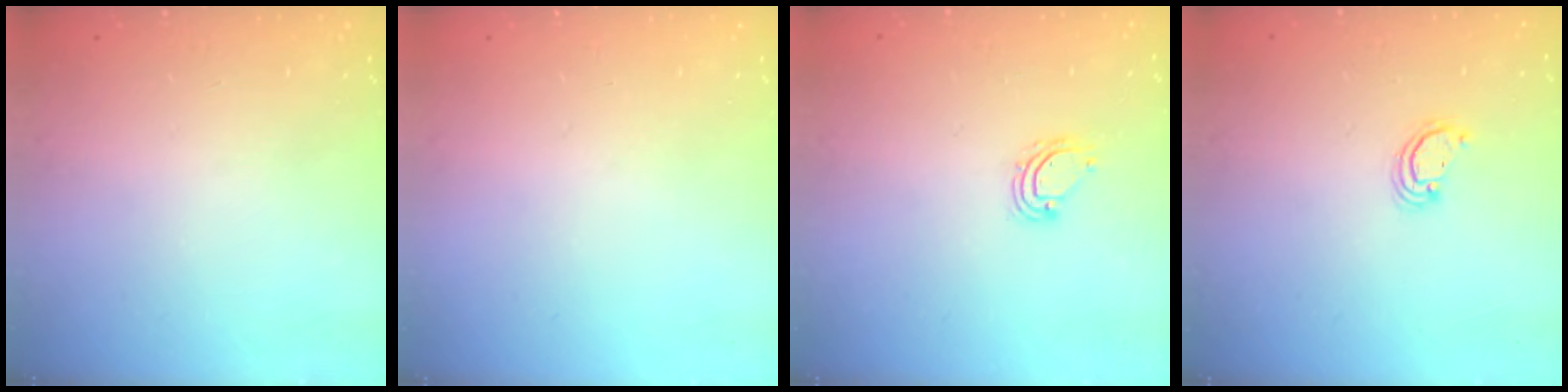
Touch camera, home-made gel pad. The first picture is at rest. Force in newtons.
{"total": 0.0}
{"total": 4.9, "press": 4.9, "slide": 0.4}
{"total": 2.1, "press": 2.1, "slide": 0.1}